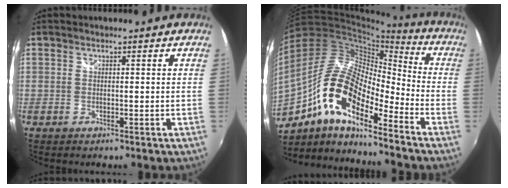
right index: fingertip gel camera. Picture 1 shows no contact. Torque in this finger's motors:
{"motor_torque": [1.22, -0.92, 0.82, 0.12]}